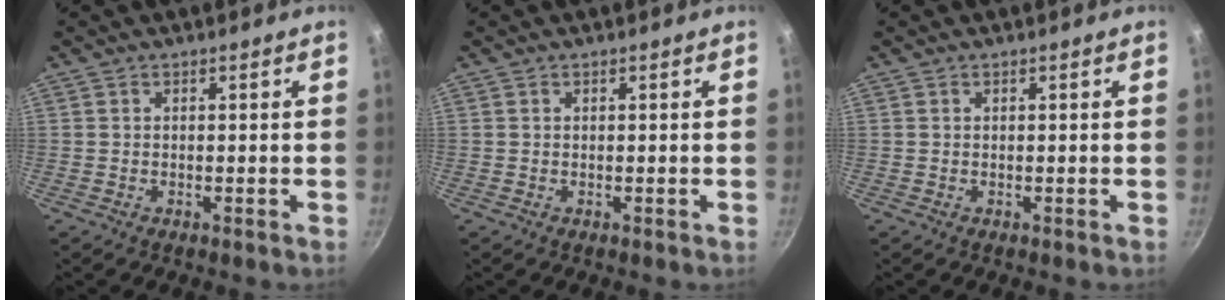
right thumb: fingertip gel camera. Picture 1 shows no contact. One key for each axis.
{"total": 0.0}
{"total": 0.0}